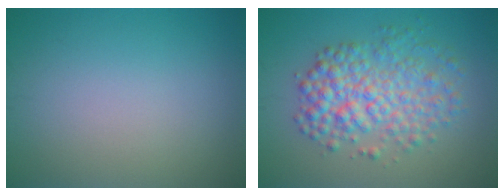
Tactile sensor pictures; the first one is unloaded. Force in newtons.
{"total": 5.6, "press": 5.6, "slide": 0.1}